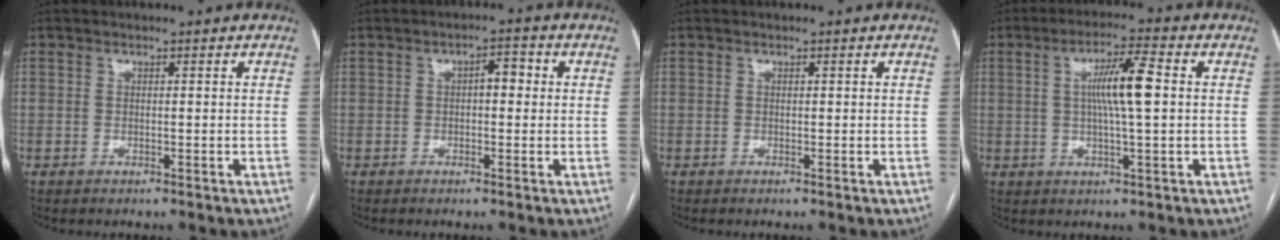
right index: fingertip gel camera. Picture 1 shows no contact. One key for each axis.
{"total": 3.1, "fx": 0.3, "fy": 1.3, "fz": 2.8, "tx": -0.040, "ty": 0.015, "tz": 0.001}
{"total": 0.0}
{"total": 7.9, "fx": 1.0, "fy": 0.4, "fz": 7.8, "tx": -0.140, "ty": 0.006, "tz": 0.014}